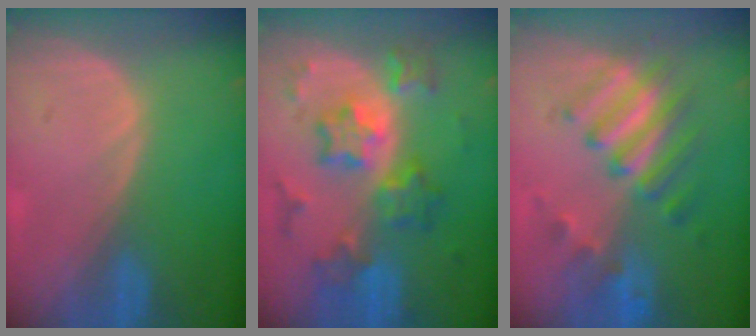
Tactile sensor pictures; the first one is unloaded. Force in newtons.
{"total": 9.4, "press": 9.4, "slide": 0.8}
{"total": 7.6, "press": 7.5, "slide": 1.1}